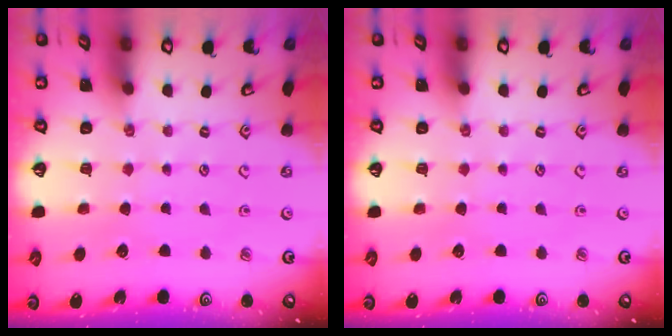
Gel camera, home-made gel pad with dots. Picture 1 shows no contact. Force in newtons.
{"total": 0.0}